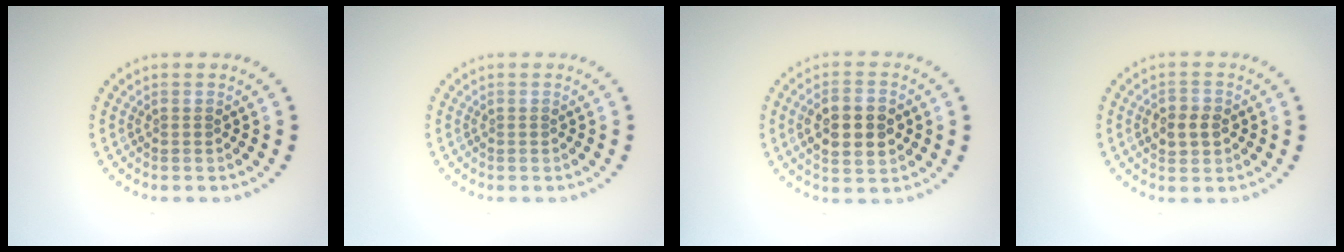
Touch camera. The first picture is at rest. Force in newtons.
{"total": 0.0}
{"total": 4.9, "press": 4.9, "slide": 0.2}
{"total": 2.4, "press": 2.4, "slide": 0.3}